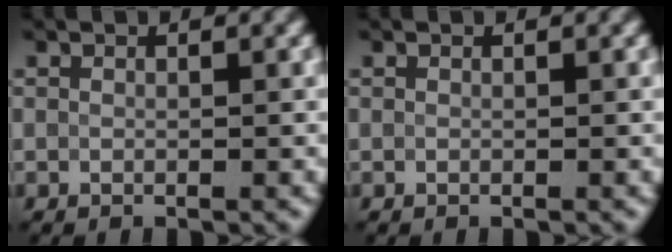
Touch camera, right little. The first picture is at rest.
{"total": 0.0}